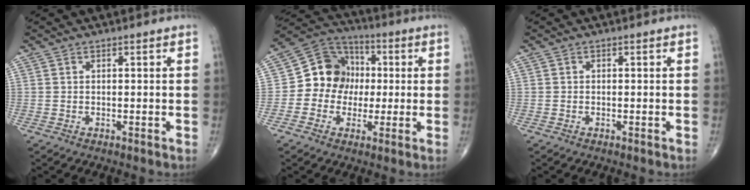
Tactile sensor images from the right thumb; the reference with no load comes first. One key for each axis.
{"total": 11.7, "fx": -0.3, "fy": 10.5, "fz": 5.3, "tx": -0.045, "ty": 0.030, "tz": -0.018}
{"total": 0.0}